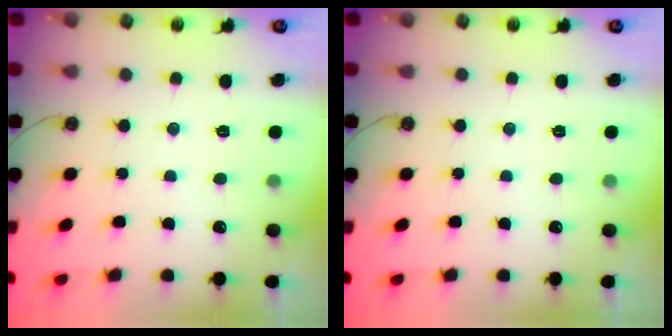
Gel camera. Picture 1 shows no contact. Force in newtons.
{"total": 0.0}